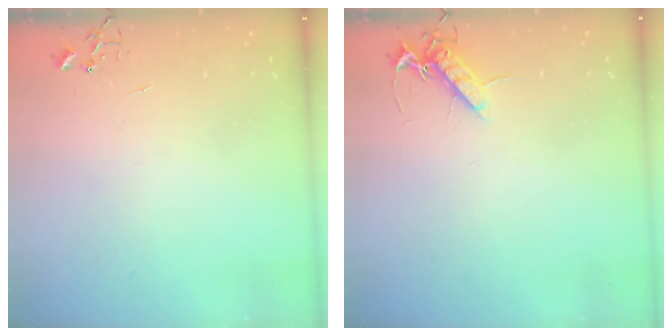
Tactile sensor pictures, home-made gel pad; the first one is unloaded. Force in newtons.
{"total": 9.3, "press": 9.2, "slide": 1.3}